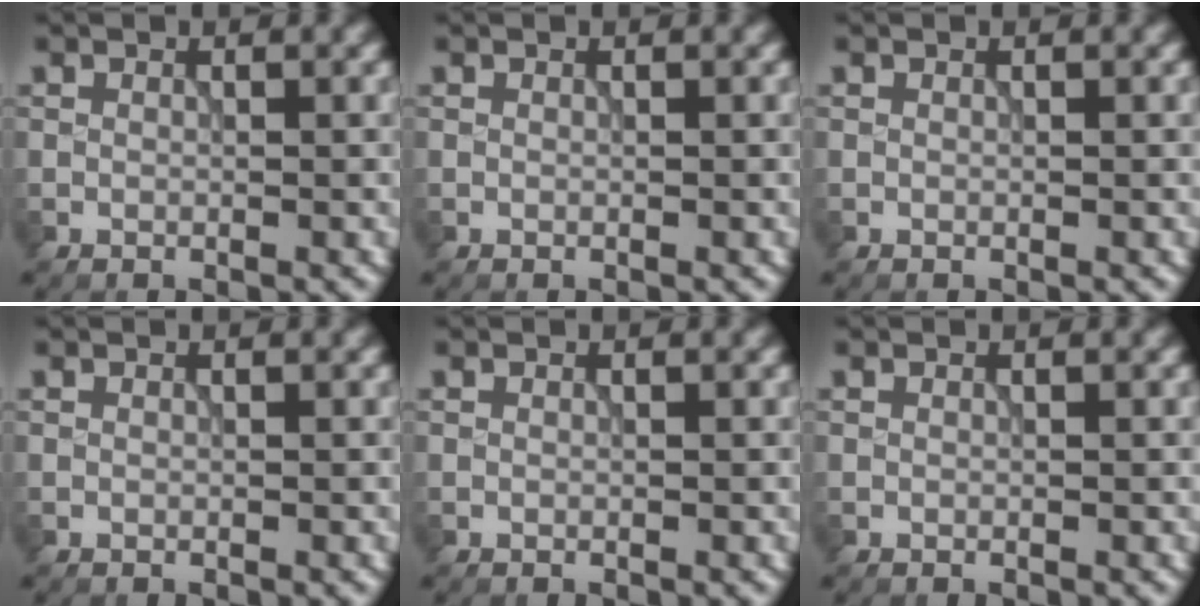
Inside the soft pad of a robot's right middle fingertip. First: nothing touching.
{"total": 0.0}
{"total": 0.0}
{"total": 0.0}
{"total": 0.0}
{"total": 0.0}